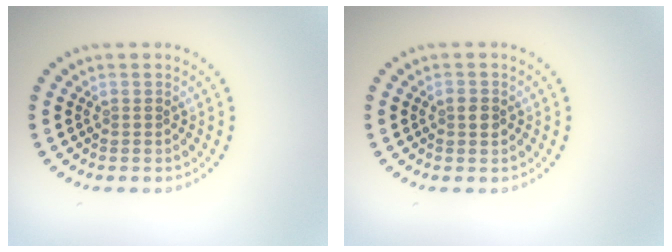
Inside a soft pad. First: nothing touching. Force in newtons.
{"total": 0.9, "press": 0.9, "slide": 0.1}